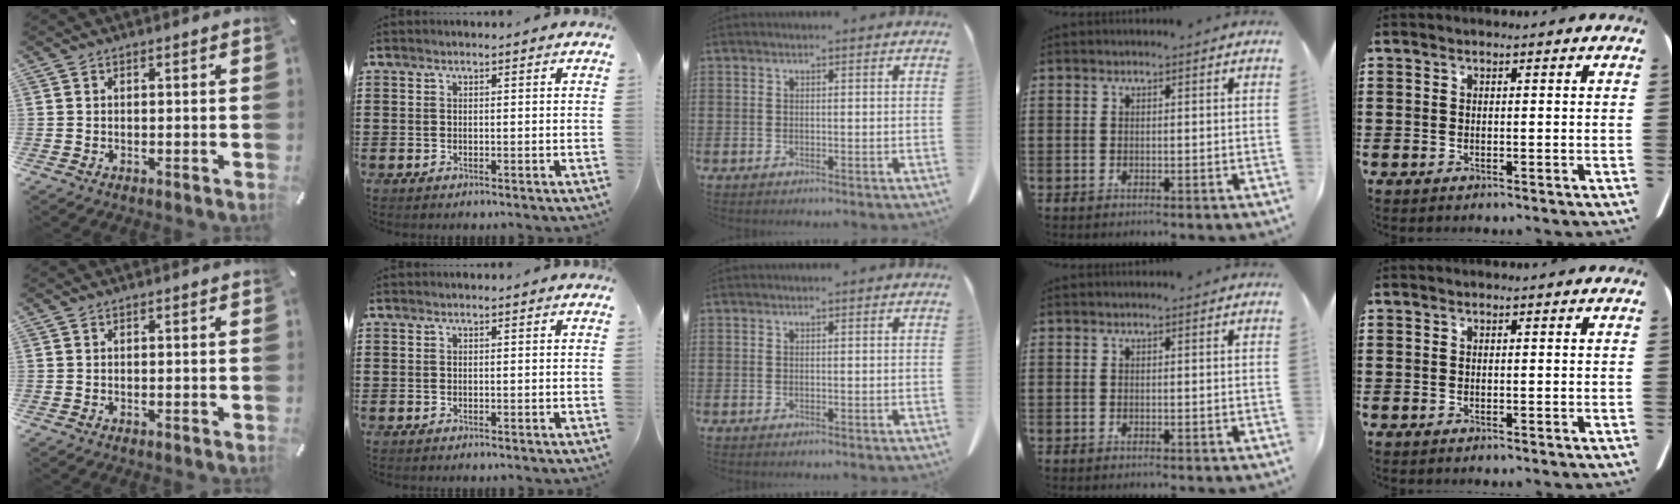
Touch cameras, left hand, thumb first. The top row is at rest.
{}